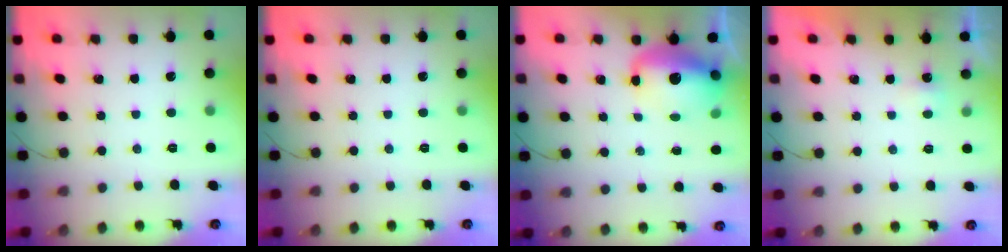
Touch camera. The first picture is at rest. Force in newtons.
{"total": 0.0}
{"total": 13.4, "press": 13.0, "slide": 3.1}
{"total": 1.6, "press": 1.5, "slide": 0.6}